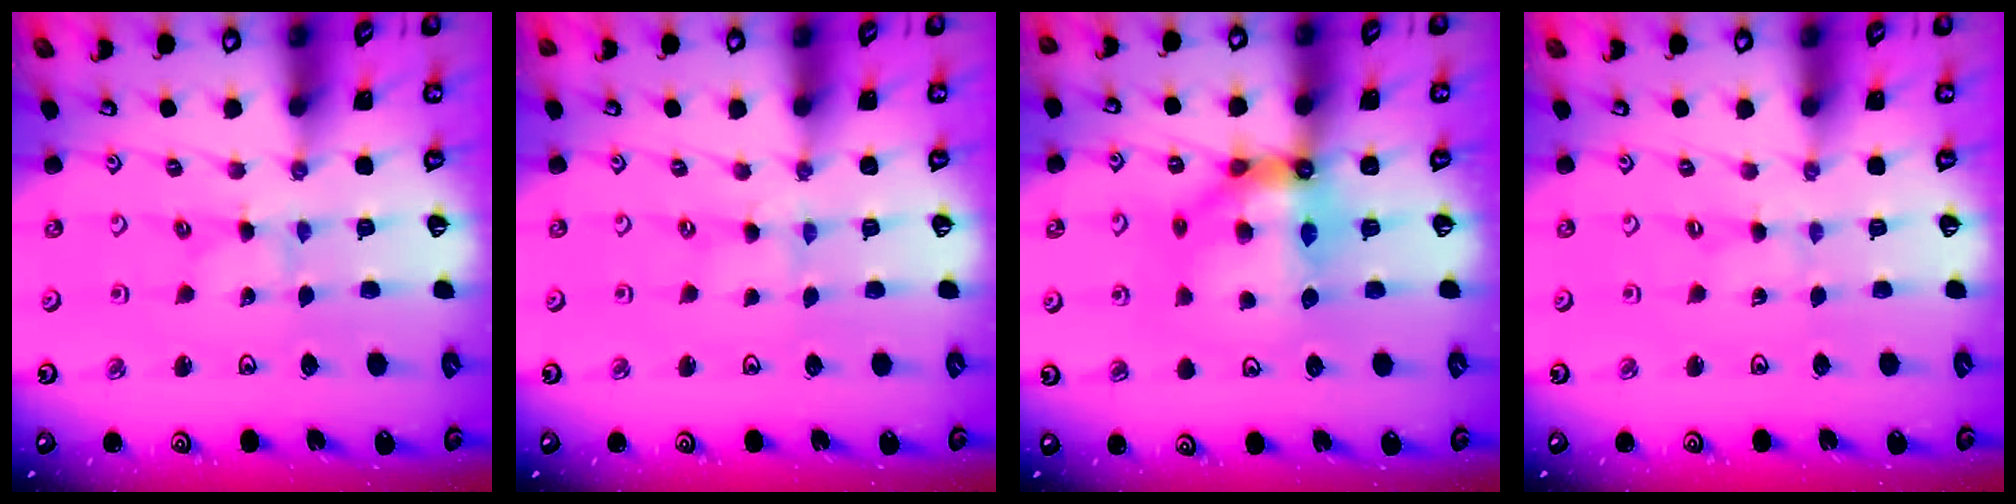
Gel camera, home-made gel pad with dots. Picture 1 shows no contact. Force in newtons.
{"total": 0.0}
{"total": 11.0, "press": 10.9, "slide": 1.5}
{"total": 0.0}